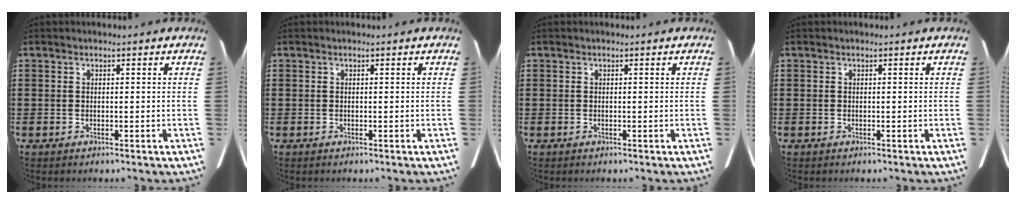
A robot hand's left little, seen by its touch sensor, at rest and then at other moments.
{"total": 0.0}
{"total": 0.0}
{"total": 0.0}